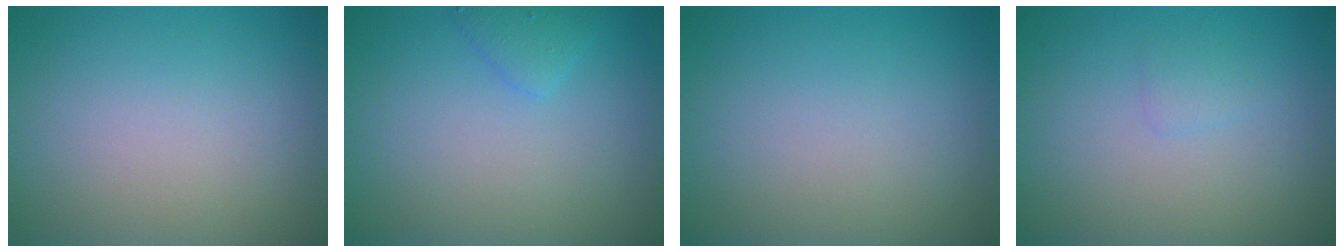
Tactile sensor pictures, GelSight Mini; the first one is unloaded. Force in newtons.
{"total": 1.5, "press": 1.5, "slide": 0.0}
{"total": 0.0}
{"total": 0.8, "press": 0.8, "slide": 0.1}